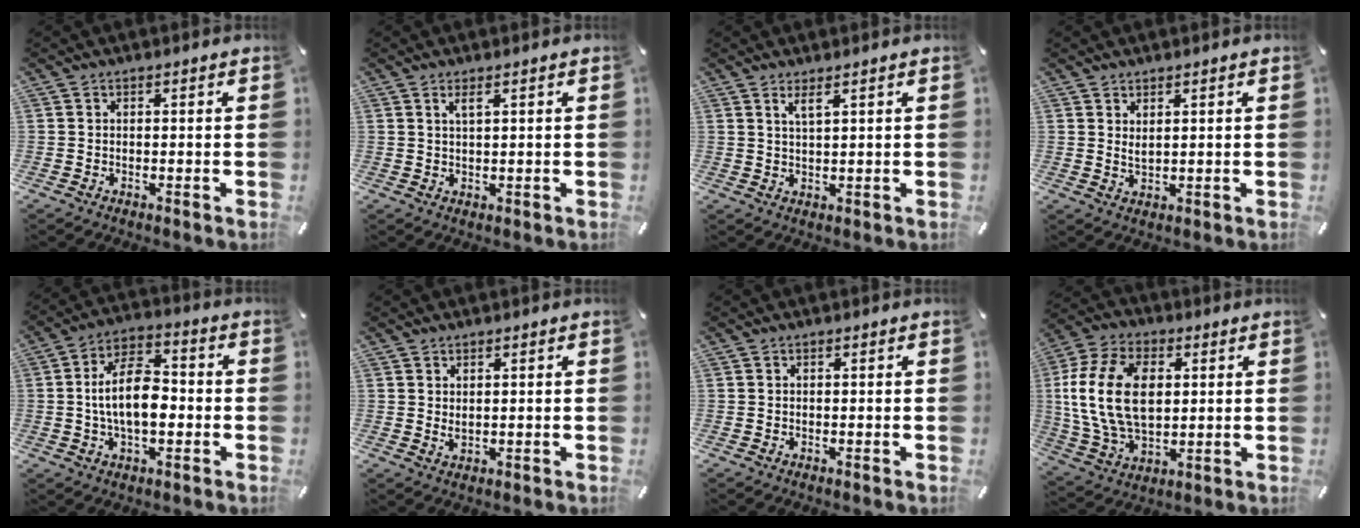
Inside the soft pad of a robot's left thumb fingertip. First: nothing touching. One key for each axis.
{"total": 2.1, "fx": 1.2, "fy": 0.6, "fz": 1.6, "tx": -0.034, "ty": 0.001, "tz": 0.021}
{"total": 2.8, "fx": 1.9, "fy": 0.5, "fz": 2.0, "tx": -0.042, "ty": 0.001, "tz": 0.033}
{"total": 2.1, "fx": 1.5, "fy": 0.8, "fz": 1.2, "tx": -0.026, "ty": 0.000, "tz": 0.027}
{"total": 12.5, "fx": -1.1, "fy": 7.0, "fz": 10.2, "tx": -0.184, "ty": 0.009, "tz": -0.019}
{"total": 1.4, "fx": 0.8, "fy": 0.8, "fz": 0.9, "tx": -0.019, "ty": 0.002, "tz": 0.013}
{"total": 0.0}
{"total": 17.2, "fx": 2.6, "fy": 11.7, "fz": 12.3, "tx": -0.282, "ty": 0.005, "tz": 0.044}